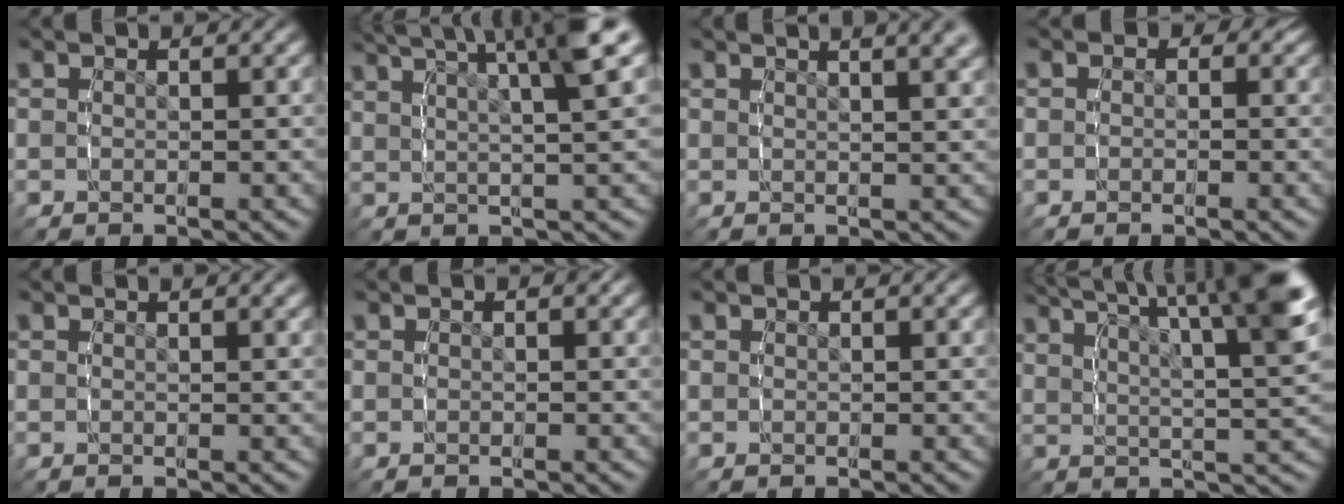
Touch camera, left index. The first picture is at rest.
{"total": 6.8, "force": [4.2, 1.6, 5.0], "torque": [-0.072, 0.008, 0.058]}
{"total": 5.3, "force": [3.4, 1.9, 3.6], "torque": [-0.042, 0.015, 0.044]}
{"total": 1.0, "force": [-0.8, 0.3, -0.6], "torque": [0.007, -0.012, -0.016]}
{"total": 0.7, "force": [0.4, 0.0, 0.6], "torque": [-0.005, 0.002, 0.005]}
{"total": 0.6, "force": [0.1, 0.3, 0.4], "torque": [-0.002, 0.002, -0.002]}
{"total": 0.0}
{"total": 8.6, "force": [4.1, 3.0, 7.0], "torque": [-0.086, -0.002, 0.054]}